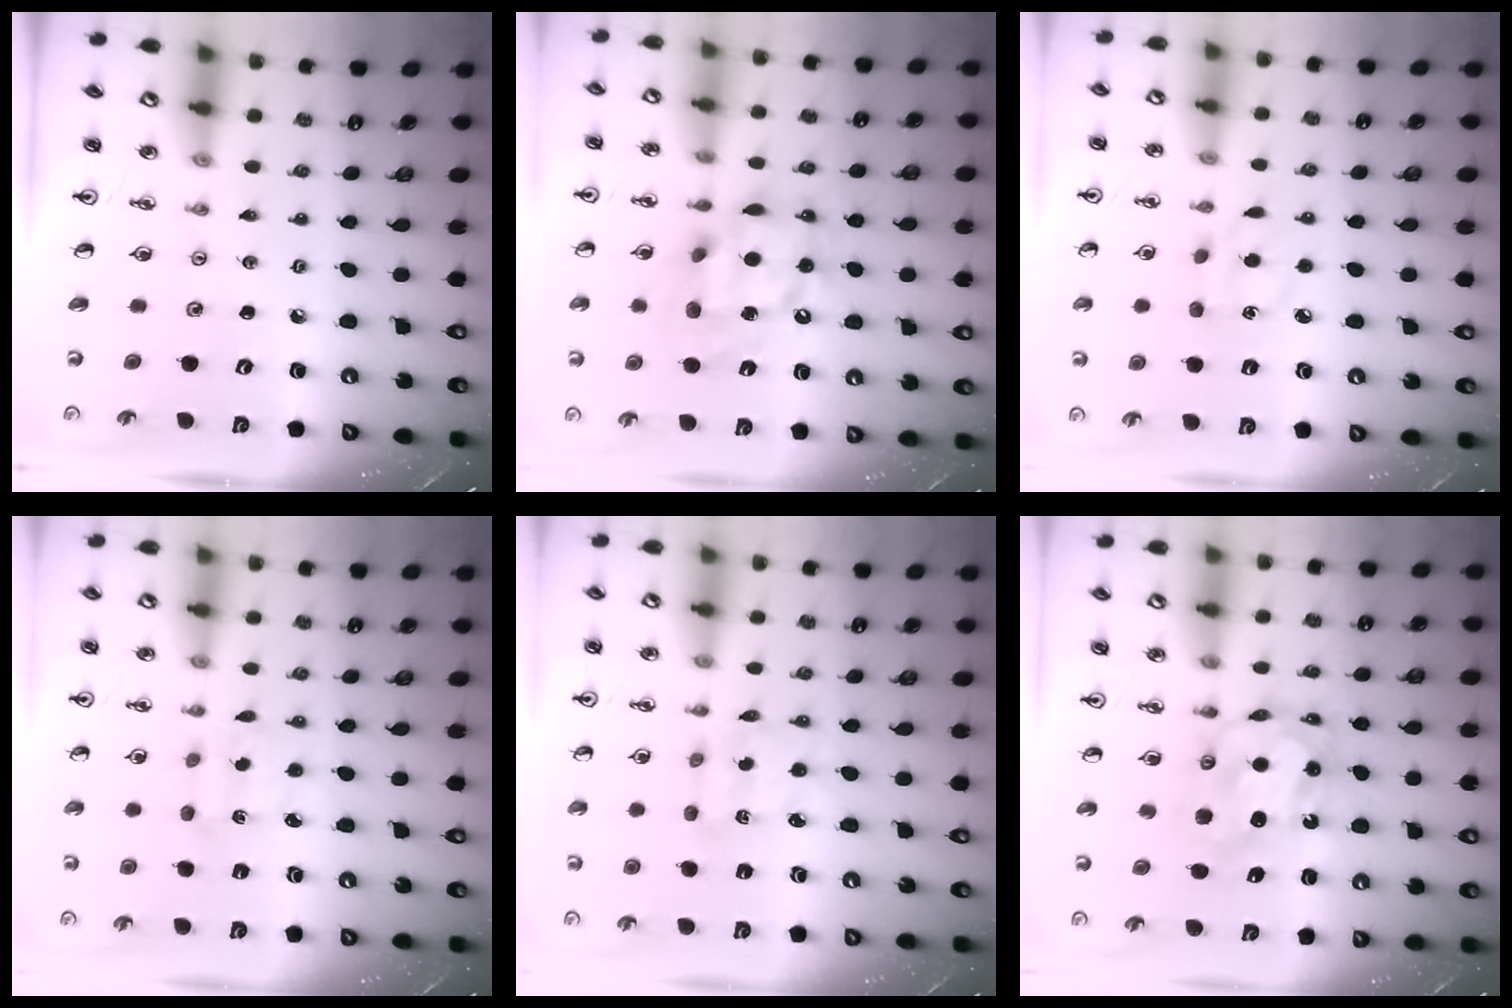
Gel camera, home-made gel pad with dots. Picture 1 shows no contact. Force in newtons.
{"total": 12.7, "press": 12.7, "slide": 1.2}
{"total": 5.8, "press": 5.8, "slide": 0.6}
{"total": 1.7, "press": 1.5, "slide": 0.7}
{"total": 2.2, "press": 2.1, "slide": 0.7}
{"total": 7.7, "press": 7.7, "slide": 0.8}